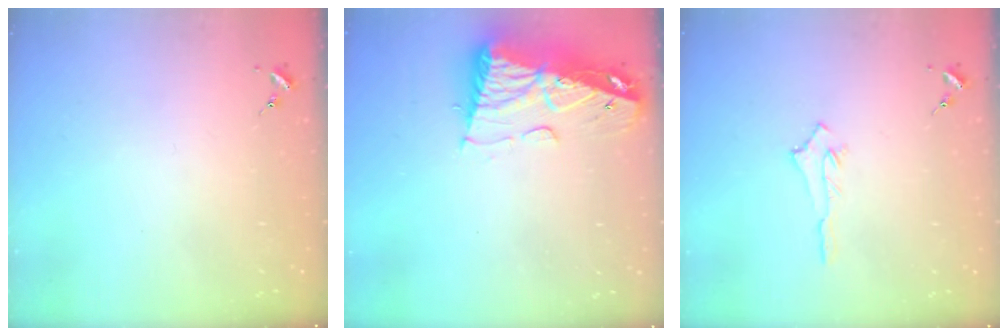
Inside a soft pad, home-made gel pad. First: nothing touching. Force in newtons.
{"total": 14.6, "press": 14.6, "slide": 1.6}
{"total": 4.3, "press": 4.2, "slide": 0.5}